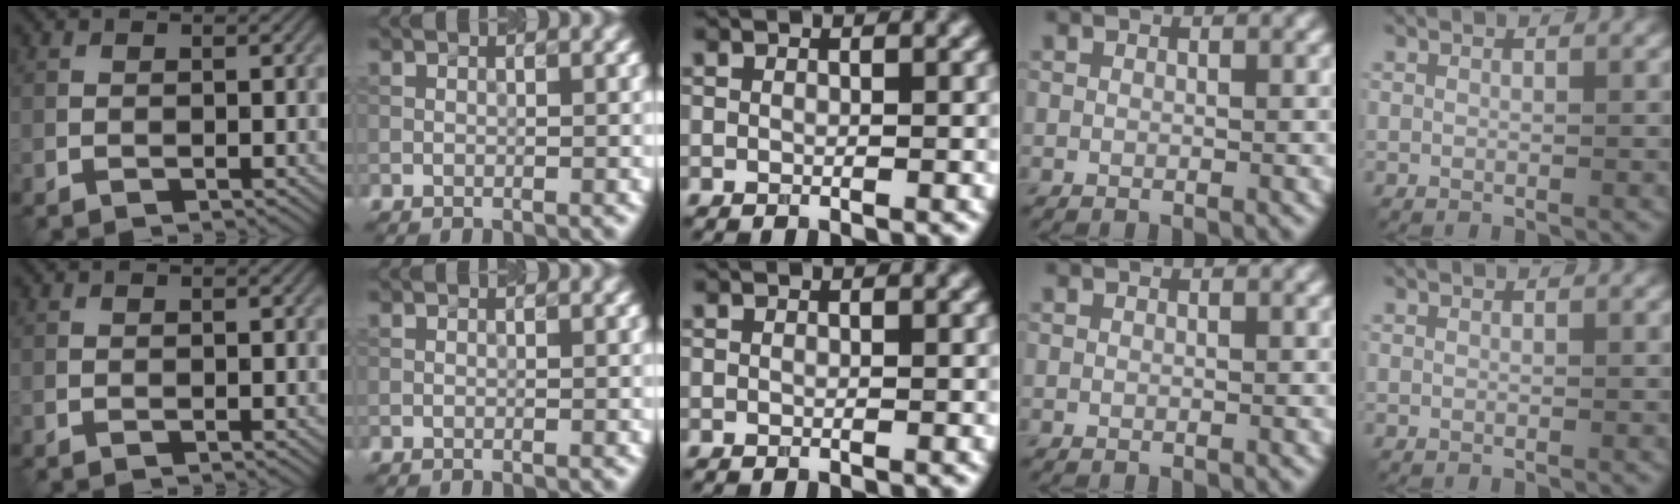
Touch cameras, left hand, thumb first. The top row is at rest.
{}